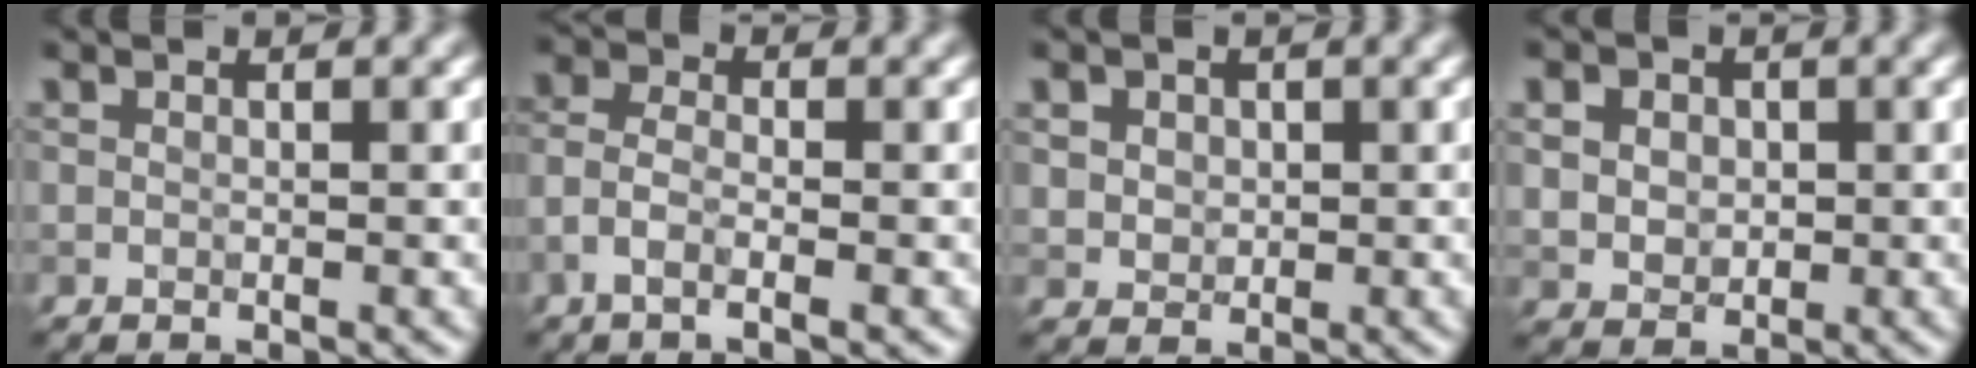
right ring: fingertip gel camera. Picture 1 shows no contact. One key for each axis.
{"total": 2.6, "fx": -1.3, "fy": 1.0, "fz": 2.1, "tx": -0.047, "ty": 0.003, "tz": -0.036}
{"total": 3.2, "fx": 1.3, "fy": 2.6, "fz": 1.4, "tx": -0.036, "ty": 0.006, "tz": 0.027}
{"total": 5.4, "fx": 1.9, "fy": 4.3, "fz": 2.6, "tx": -0.060, "ty": 0.020, "tz": 0.020}